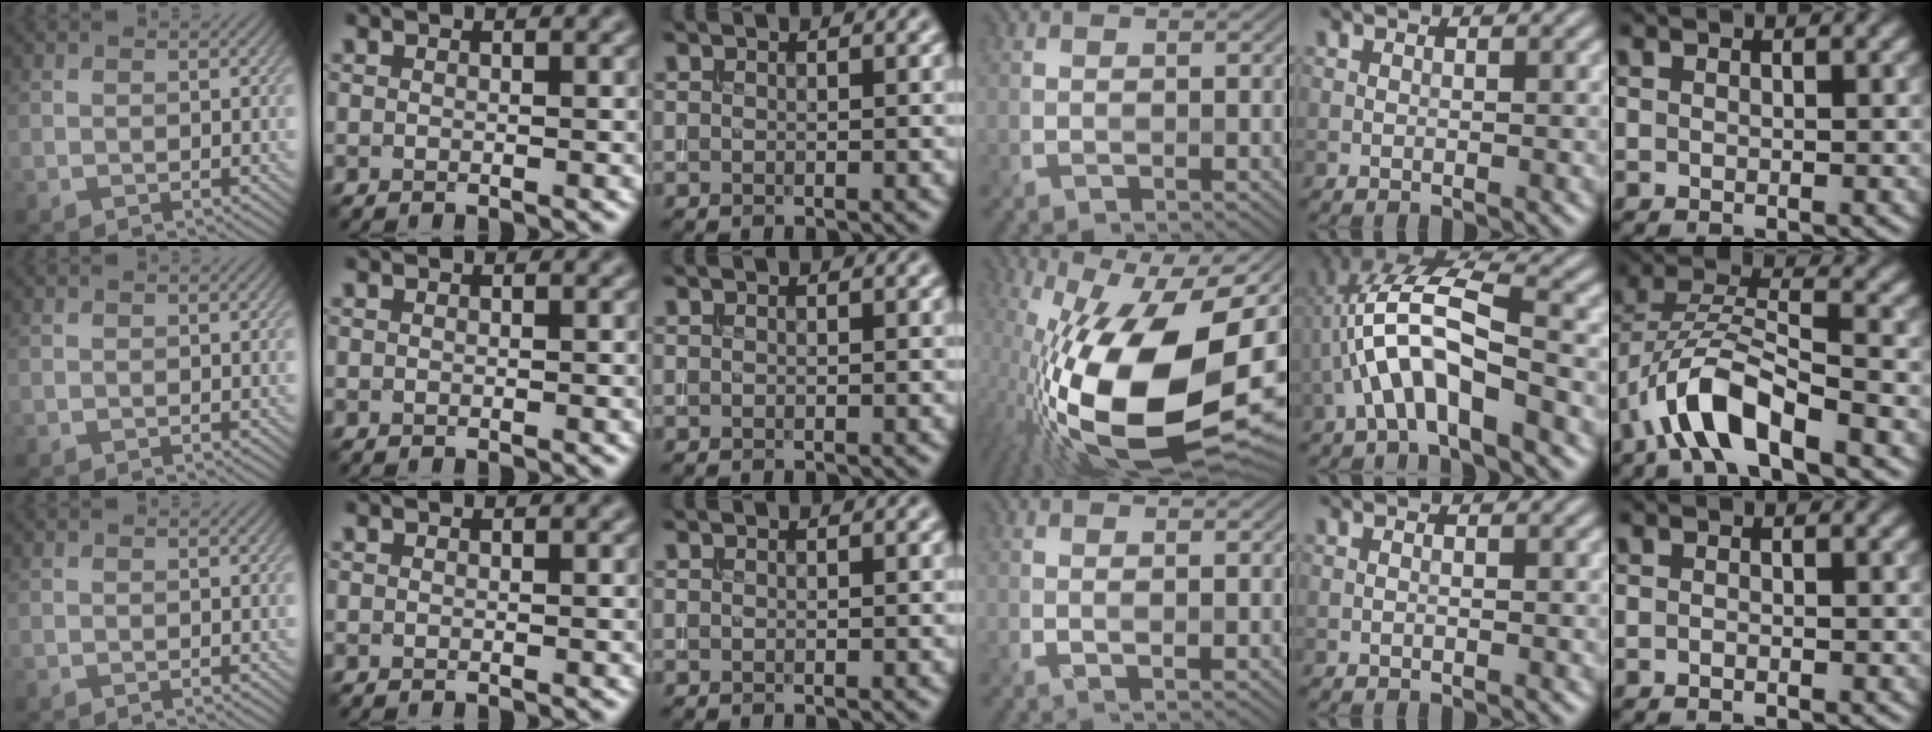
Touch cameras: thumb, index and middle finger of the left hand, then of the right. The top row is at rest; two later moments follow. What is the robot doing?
{"motion": "extract", "object": "bucket"}